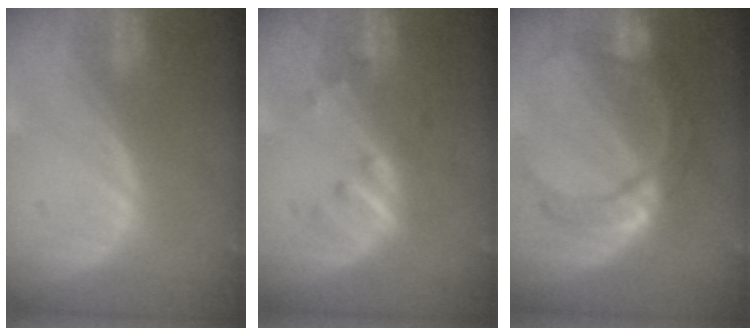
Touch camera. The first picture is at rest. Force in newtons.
{"total": 3.2, "press": 3.2, "slide": 0.4}
{"total": 7.8, "press": 7.8, "slide": 0.3}